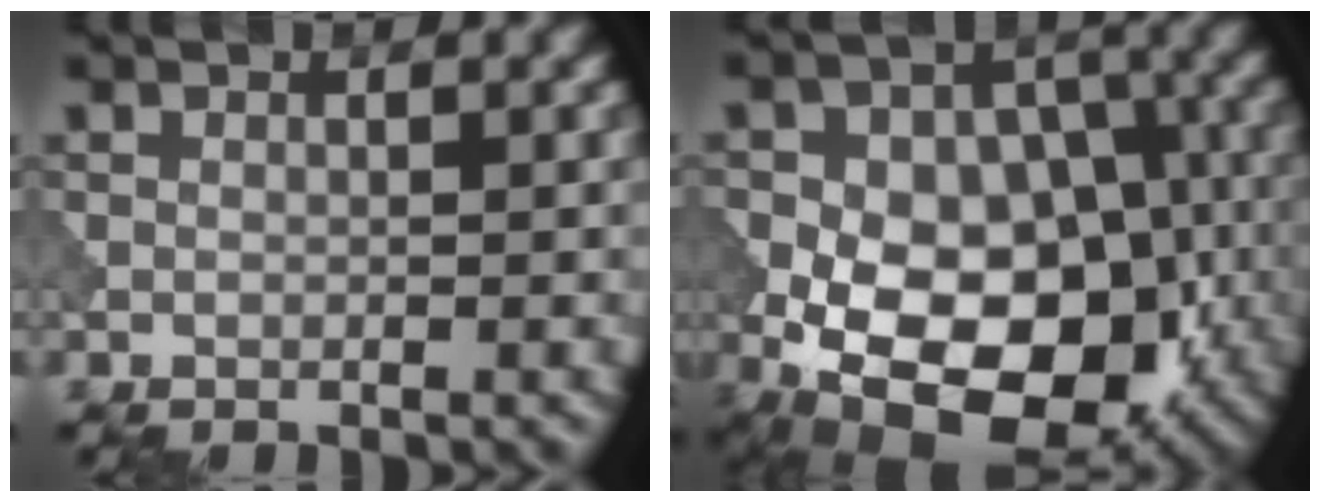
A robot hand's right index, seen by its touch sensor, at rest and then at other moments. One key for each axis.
{"total": 15.6, "fx": -4.8, "fy": 9.9, "fz": 11.1, "tx": -0.147, "ty": -0.010, "tz": -0.065}